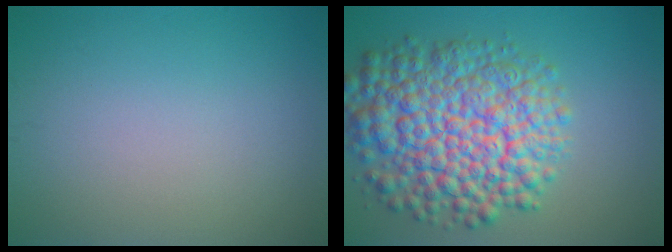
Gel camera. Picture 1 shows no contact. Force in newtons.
{"total": 11.1, "press": 11.1, "slide": 0.3}